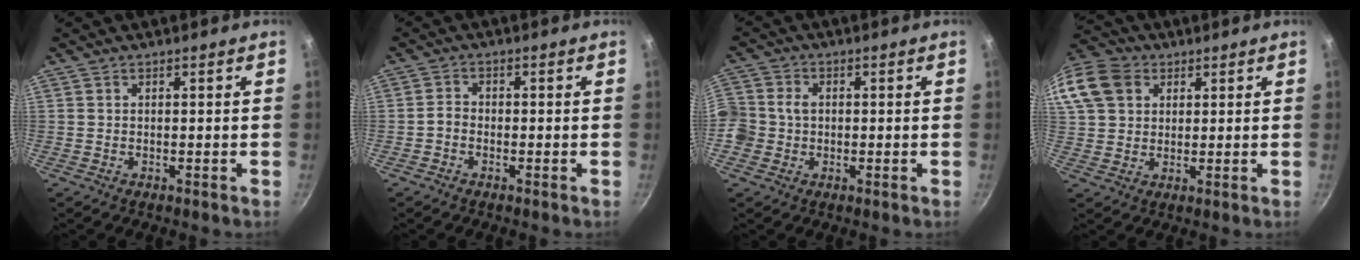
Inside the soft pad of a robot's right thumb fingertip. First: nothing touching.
{"total": 1.9, "force": [-1.1, 1.3, 0.8], "torque": [-0.015, 0.016, -0.026]}
{"total": 10.0, "force": [-0.7, 8.9, 4.4], "torque": [-0.100, 0.030, -0.026]}
{"total": 18.9, "force": [7.0, 14.8, 9.4], "torque": [-0.223, 0.041, 0.127]}